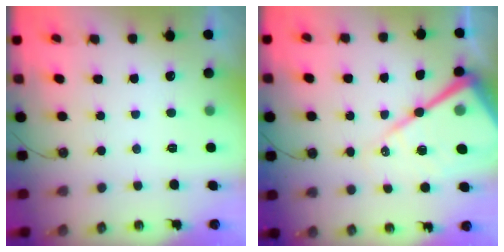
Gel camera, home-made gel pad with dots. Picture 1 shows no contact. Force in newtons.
{"total": 22.5, "press": 22.4, "slide": 2.1}